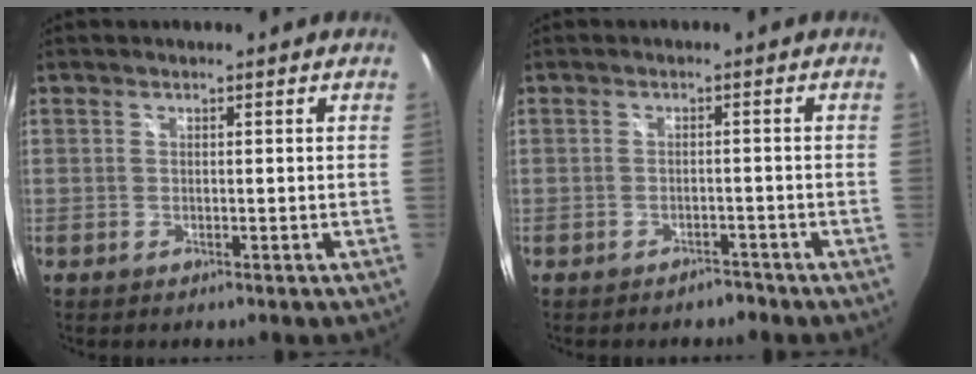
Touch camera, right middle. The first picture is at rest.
{"total": 2.4, "force": [-2.1, 1.1, 0.5], "torque": [-0.009, 0.000, -0.027]}